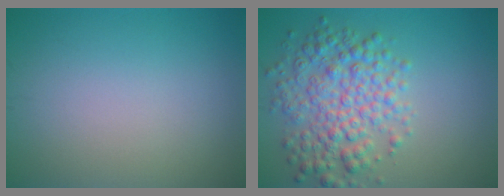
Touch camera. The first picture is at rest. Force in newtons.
{"total": 5.8, "press": 5.8, "slide": 0.1}